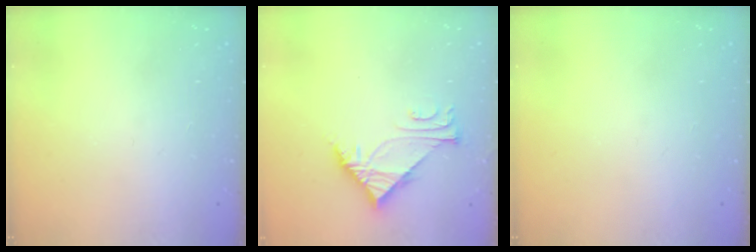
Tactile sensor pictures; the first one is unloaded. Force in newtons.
{"total": 5.2, "press": 5.2, "slide": 0.5}
{"total": 0.0}